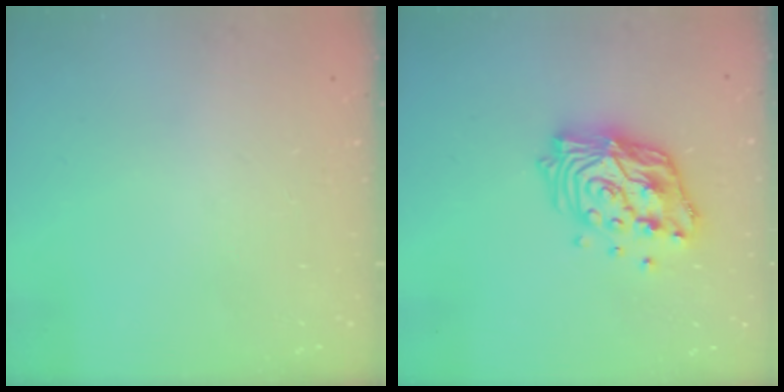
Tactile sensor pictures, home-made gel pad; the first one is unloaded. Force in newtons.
{"total": 16.1, "press": 16.0, "slide": 1.3}